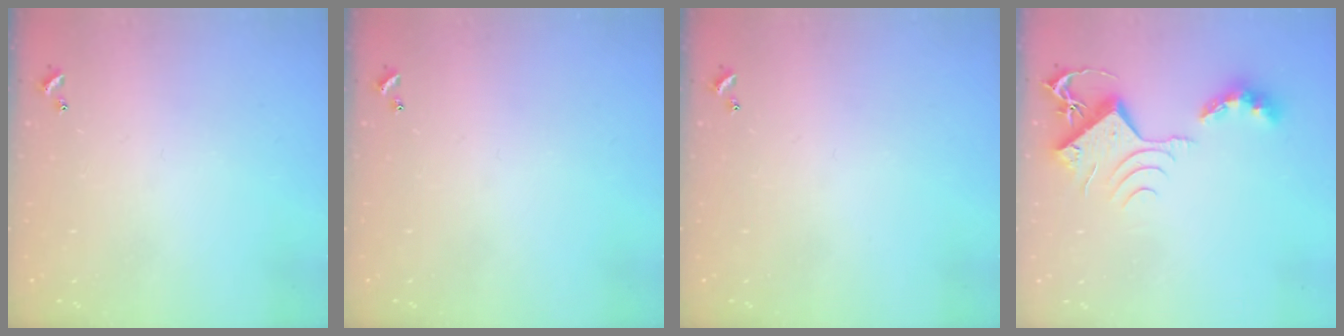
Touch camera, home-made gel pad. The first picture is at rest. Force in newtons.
{"total": 0.0}
{"total": 0.0}
{"total": 10.1, "press": 10.0, "slide": 1.7}